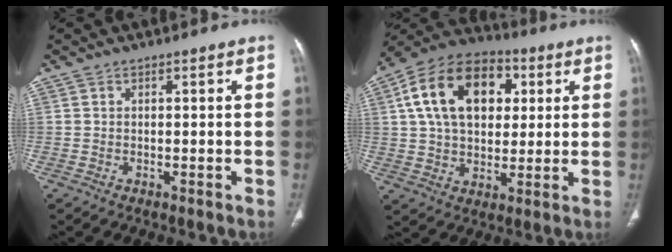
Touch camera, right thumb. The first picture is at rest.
{"total": 19.7, "force": [5.2, 13.1, 13.8], "torque": [-0.217, 0.009, 0.082]}